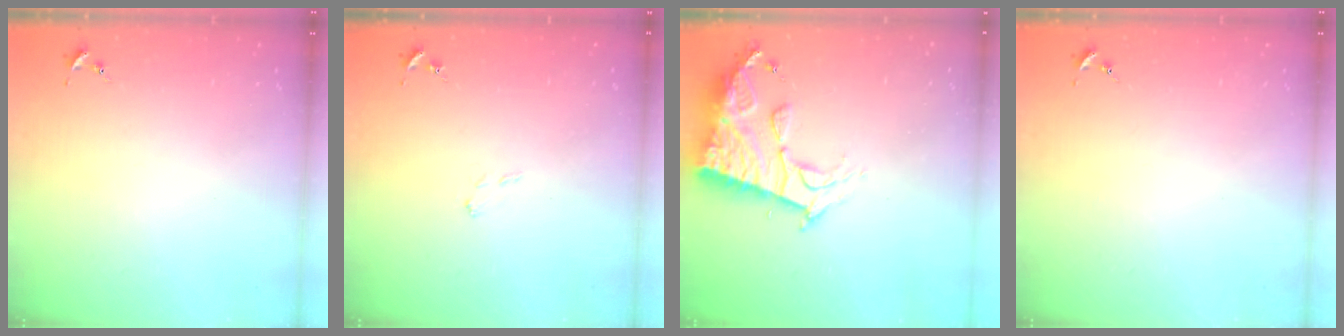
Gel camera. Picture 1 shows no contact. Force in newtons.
{"total": 4.4, "press": 4.3, "slide": 0.7}
{"total": 14.6, "press": 14.6, "slide": 1.3}
{"total": 0.0}